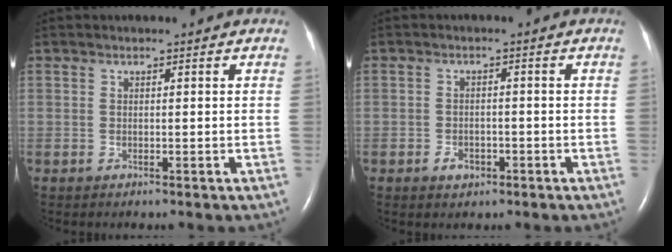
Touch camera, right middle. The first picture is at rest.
{"total": 2.4, "force": [-1.3, 1.6, 1.2], "torque": [-0.021, 0.003, -0.016]}